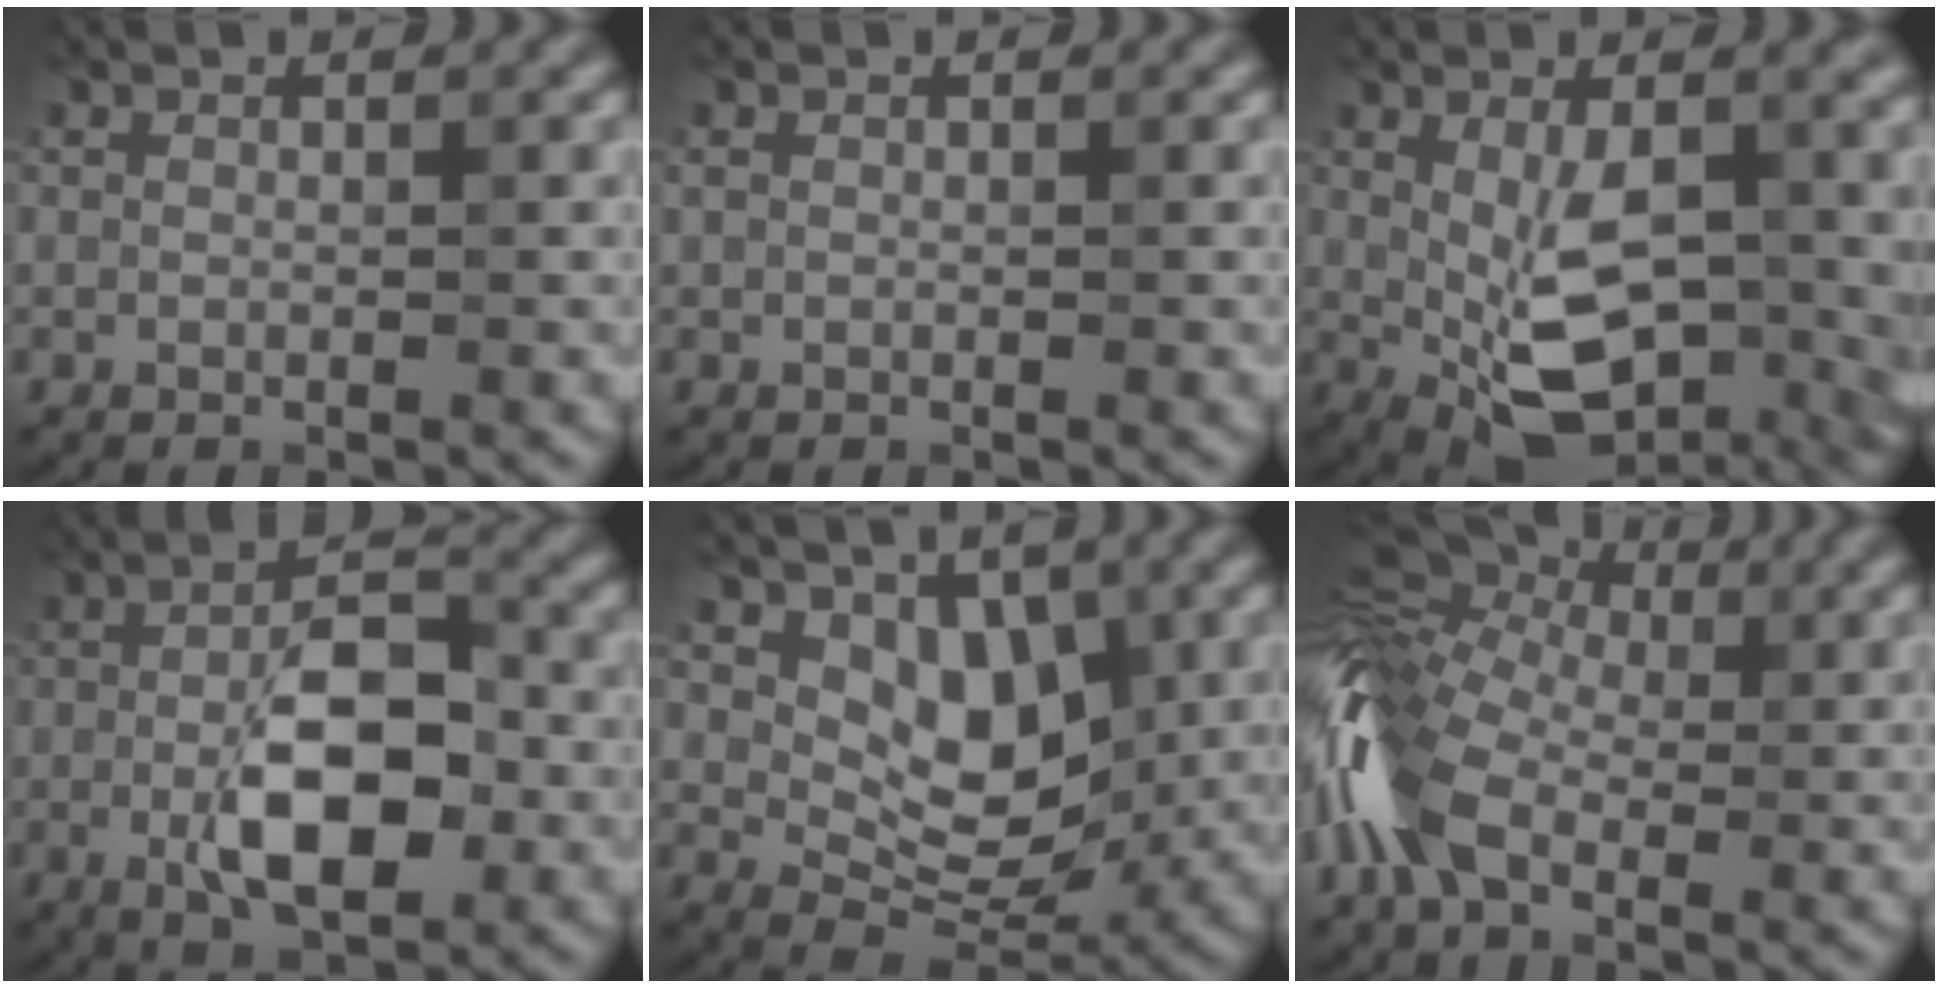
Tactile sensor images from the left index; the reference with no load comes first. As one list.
[{"total": 0.6, "force": [-0.2, -0.1, -0.5], "torque": [0.009, -0.002, -0.003]}, {"total": 9.0, "force": [0.0, 4.7, 7.6], "torque": [-0.121, -0.027, 0.012]}, {"total": 7.1, "force": [-1.9, 3.0, 6.1], "torque": [-0.106, 0.001, -0.037]}, {"total": 4.6, "force": [1.2, 3.4, 2.8], "torque": [-0.031, -0.017, 0.016]}, {"total": 7.7, "force": [-2.2, 4.9, 5.5], "torque": [-0.134, 0.006, -0.068]}]